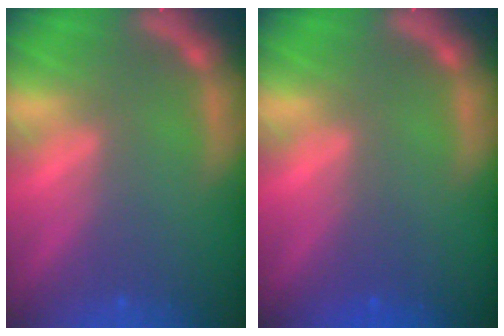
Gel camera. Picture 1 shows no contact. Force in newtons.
{"total": 0.9}